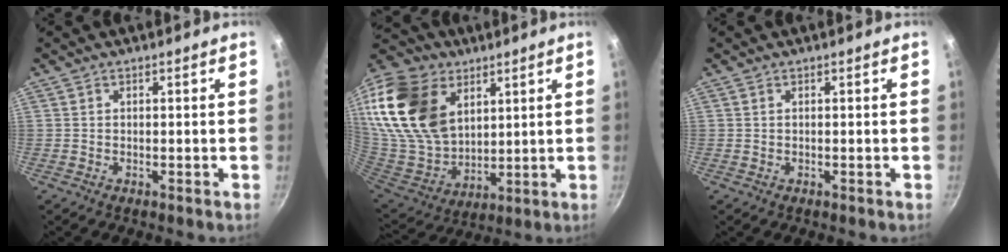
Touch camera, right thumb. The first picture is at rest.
{"total": 25.1, "force": [10.8, 16.6, 15.4], "torque": [-0.293, -0.039, 0.215]}
{"total": 0.0}